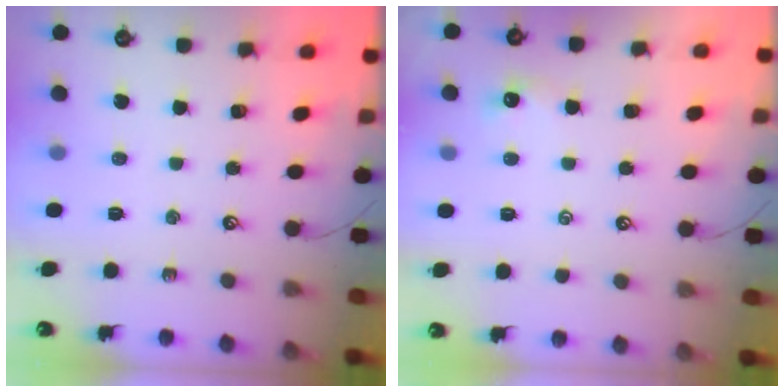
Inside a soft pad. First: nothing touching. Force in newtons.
{"total": 0.6, "press": 0.3, "slide": 0.5}